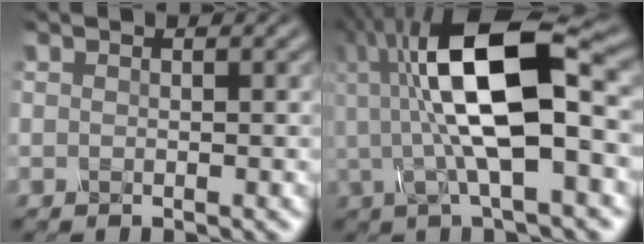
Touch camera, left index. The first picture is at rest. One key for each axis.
{"total": 12.1, "fx": 1.3, "fy": 3.8, "fz": 11.4, "tx": -0.201, "ty": 0.018, "tz": 0.017}